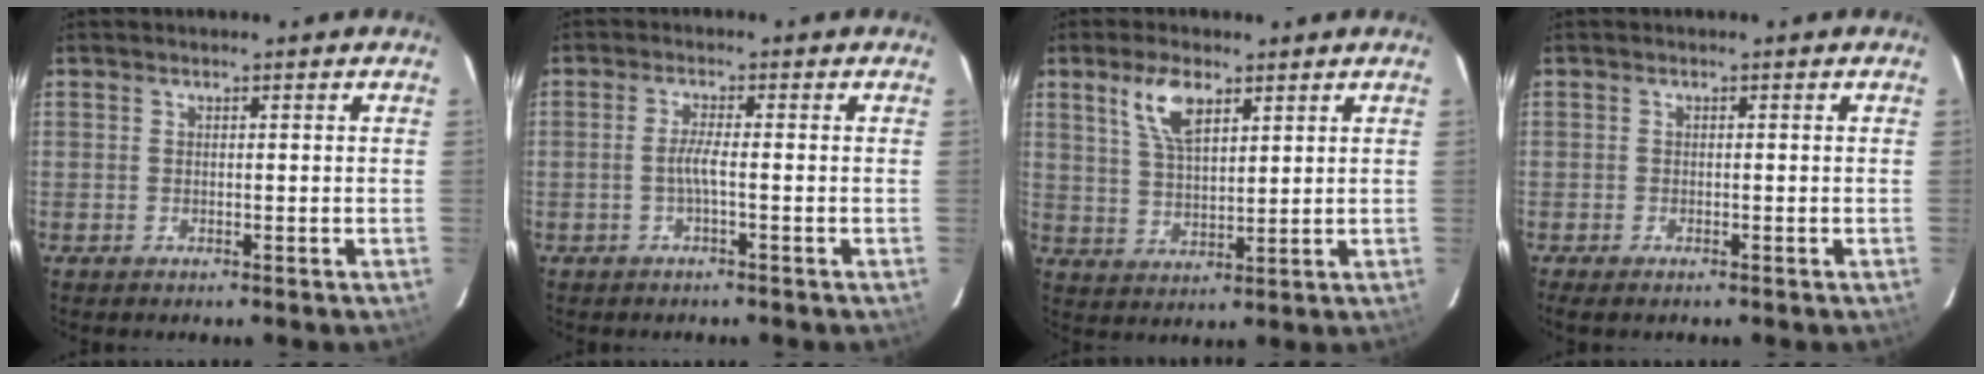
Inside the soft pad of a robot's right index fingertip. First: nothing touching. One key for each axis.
{"total": 2.4, "fx": -0.8, "fy": -0.3, "fz": 2.2, "tx": -0.046, "ty": -0.001, "tz": -0.016}
{"total": 7.7, "fx": 4.2, "fy": 3.3, "fz": 5.5, "tx": -0.106, "ty": 0.009, "tz": 0.086}
{"total": 2.0, "fx": -1.6, "fy": 0.5, "fz": 1.2, "tx": -0.026, "ty": -0.010, "tz": -0.026}